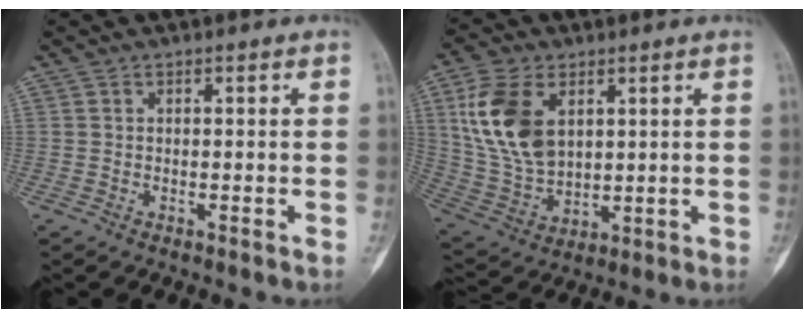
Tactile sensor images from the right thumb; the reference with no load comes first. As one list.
[{"total": 15.4, "force": [4.5, 9.8, 11.0], "torque": [-0.204, -0.012, 0.100]}]